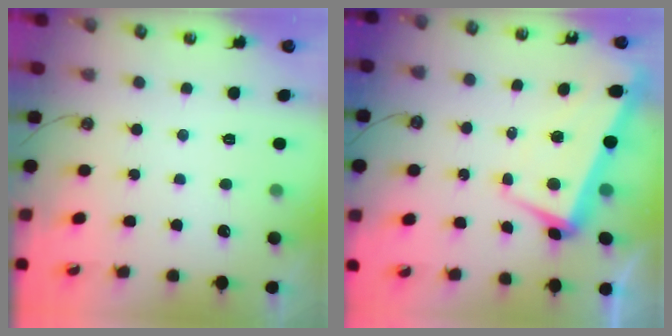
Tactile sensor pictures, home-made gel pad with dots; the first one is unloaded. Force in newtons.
{"total": 2.1, "press": 0.4, "slide": 2.1}